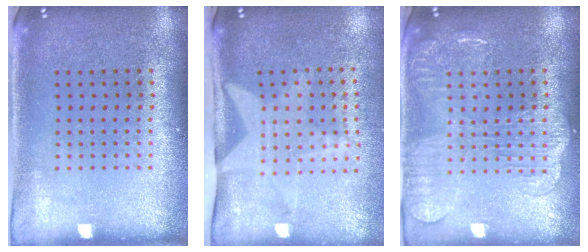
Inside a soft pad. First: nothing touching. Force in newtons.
{"total": 2.0, "press": 1.5, "slide": 1.4}
{"total": 2.0, "press": 2.0, "slide": 0.4}